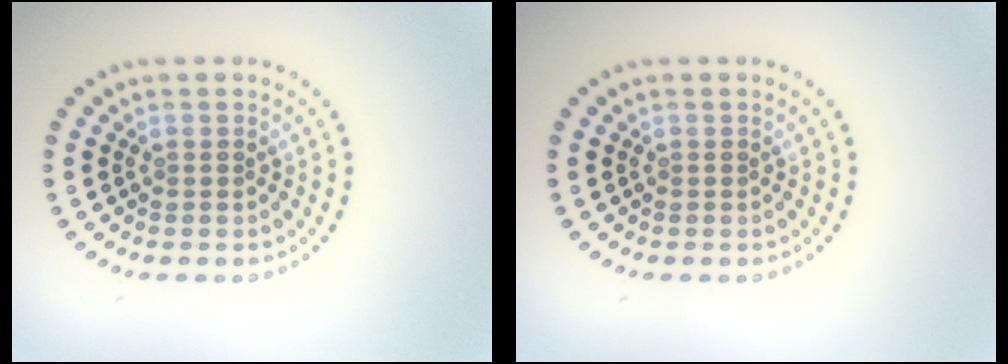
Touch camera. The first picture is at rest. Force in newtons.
{"total": 0.0}